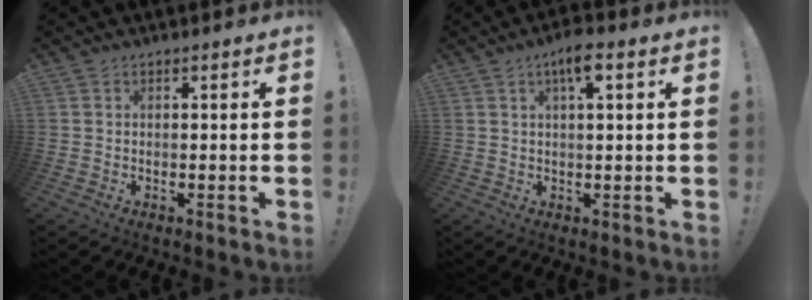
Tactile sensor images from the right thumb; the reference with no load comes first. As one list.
[{"total": 5.2, "force": [2.3, 1.3, 4.5], "torque": [-0.070, -0.004, 0.033]}]